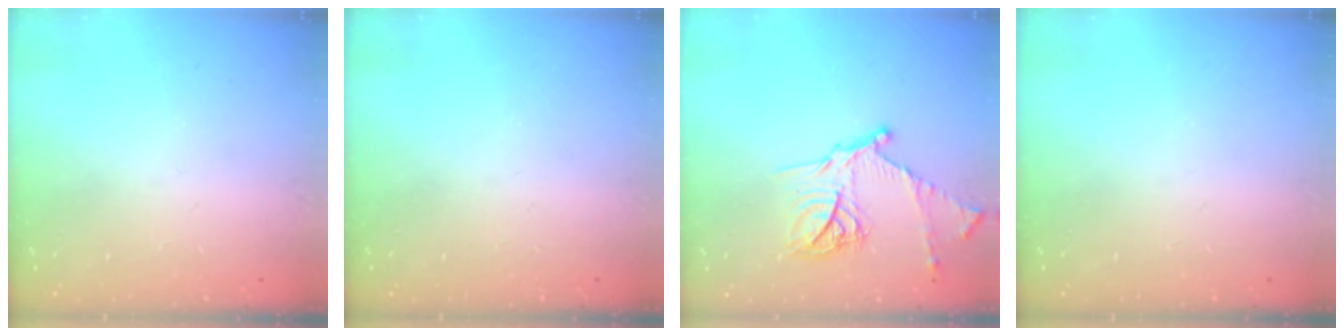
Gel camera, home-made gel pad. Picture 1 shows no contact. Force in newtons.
{"total": 0.0}
{"total": 15.4, "press": 15.4, "slide": 1.1}
{"total": 0.0}